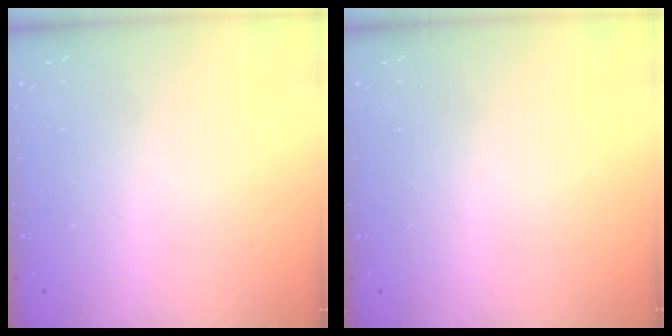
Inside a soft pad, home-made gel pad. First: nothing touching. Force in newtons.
{"total": 0.0}